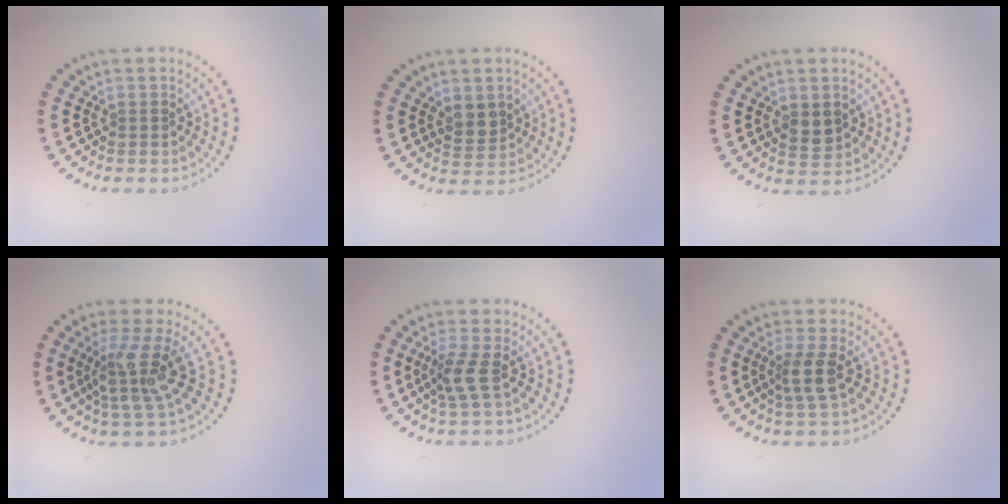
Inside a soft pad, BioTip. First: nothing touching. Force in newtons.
{"total": 2.1, "press": 1.9, "slide": 0.9}
{"total": 1.9, "press": 1.8, "slide": 0.3}
{"total": 3.9, "press": 2.9, "slide": 2.6}
{"total": 2.2, "press": 1.7, "slide": 1.4}
{"total": 2.5, "press": 2.1, "slide": 1.4}